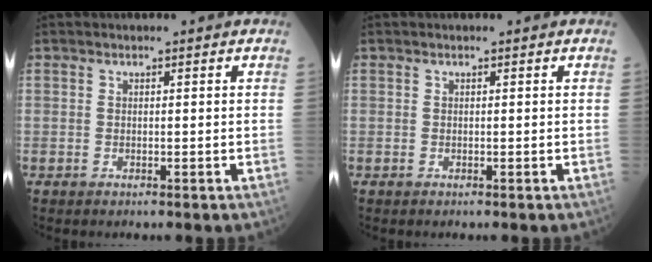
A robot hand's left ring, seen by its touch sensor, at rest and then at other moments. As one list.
[{"total": 0.0}]